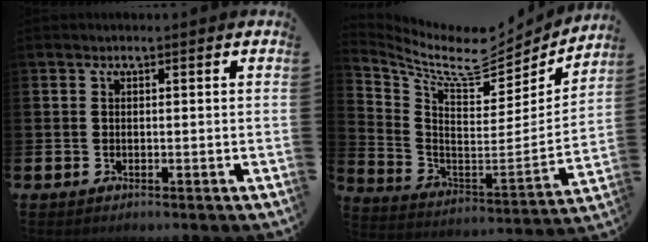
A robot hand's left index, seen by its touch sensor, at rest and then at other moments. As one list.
[{"total": 9.5, "force": [7.9, 3.4, 4.2], "torque": [-0.109, -0.061, 0.128]}]